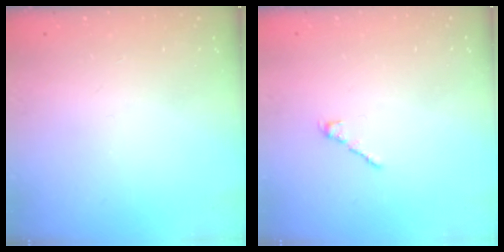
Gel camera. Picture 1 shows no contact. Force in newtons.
{"total": 1.7, "press": 1.5, "slide": 0.6}